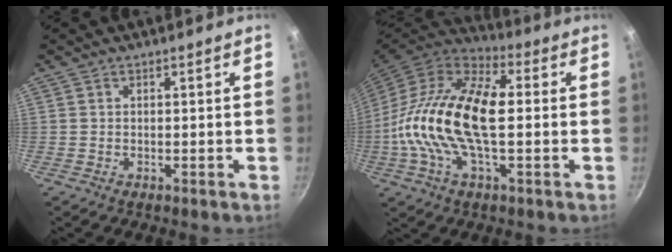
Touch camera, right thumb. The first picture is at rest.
{"total": 21.5, "force": [-0.2, 10.2, 18.9], "torque": [-0.359, 0.028, -0.020]}